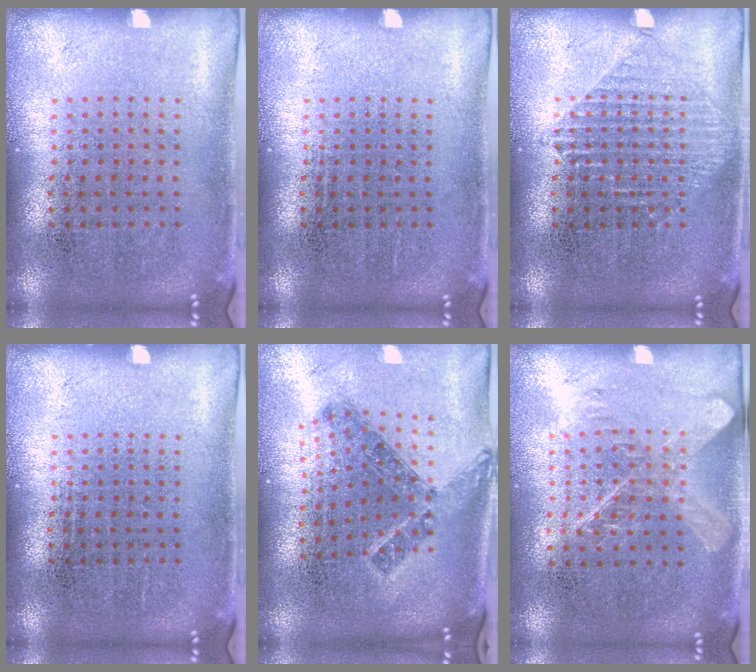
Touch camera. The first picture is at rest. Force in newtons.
{"total": 0.0}
{"total": 1.5, "press": 1.5, "slide": 0.3}
{"total": 0.0}
{"total": 1.0, "press": 0.9, "slide": 0.6}
{"total": 1.5, "press": 1.3, "slide": 0.7}